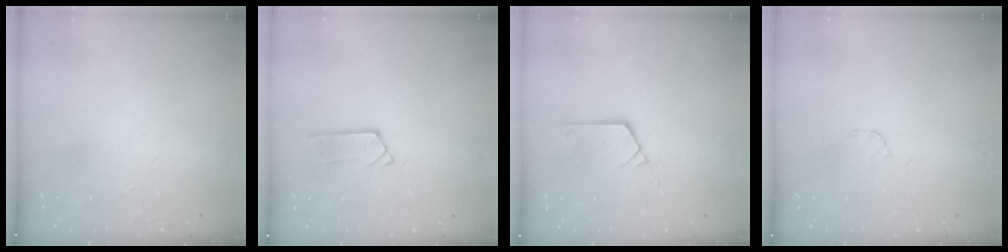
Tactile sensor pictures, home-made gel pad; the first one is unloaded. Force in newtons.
{"total": 4.3, "press": 4.2, "slide": 0.3}
{"total": 3.8, "press": 3.8, "slide": 0.4}
{"total": 2.1, "press": 2.1, "slide": 0.3}